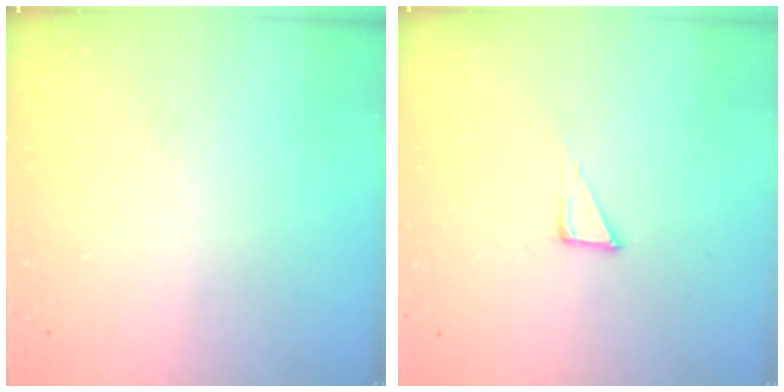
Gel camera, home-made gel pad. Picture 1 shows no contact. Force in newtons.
{"total": 5.1, "press": 5.0, "slide": 0.4}